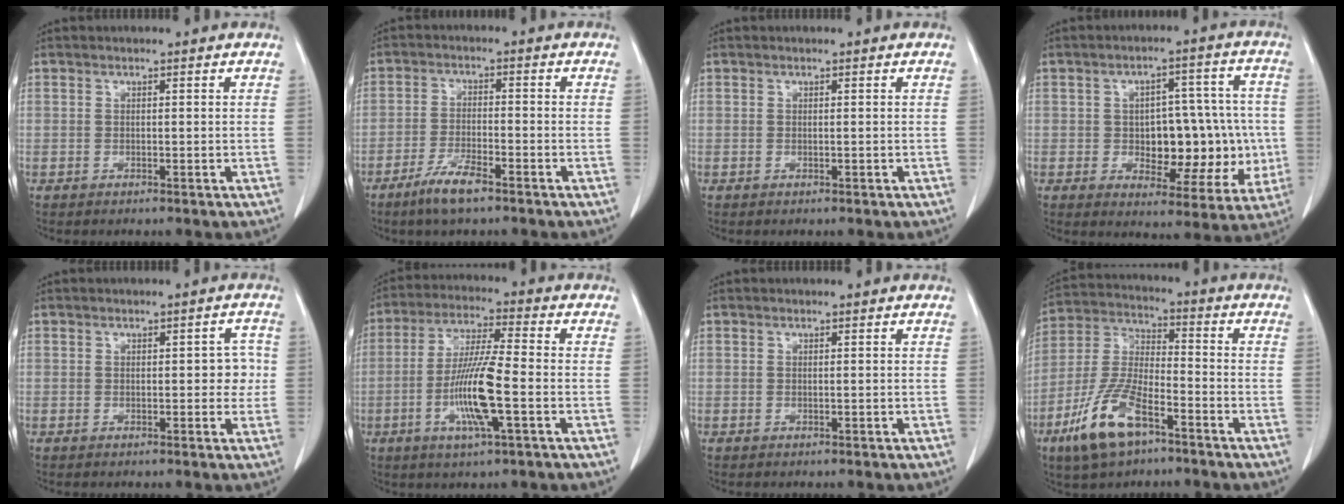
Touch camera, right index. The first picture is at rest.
{"total": 5.7, "force": [-4.1, 0.9, 4.0], "torque": [-0.083, -0.007, -0.075]}
{"total": 0.0}
{"total": 14.3, "force": [-1.4, 7.4, 12.2], "torque": [-0.146, 0.033, -0.001]}
{"total": 3.2, "force": [0.0, 1.8, 2.6], "torque": [-0.023, 0.019, 0.001]}
{"total": 11.3, "force": [-3.1, 0.5, 10.9], "torque": [-0.213, -0.010, -0.062]}
{"total": 0.0}
{"total": 12.7, "force": [-7.2, 4.3, 9.5], "torque": [-0.212, -0.007, -0.135]}